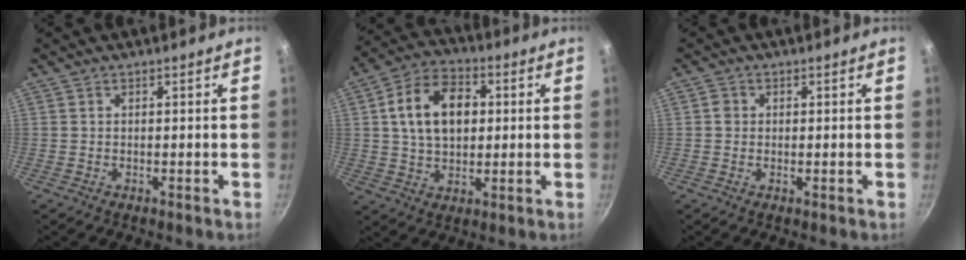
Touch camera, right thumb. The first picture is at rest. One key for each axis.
{"total": 13.7, "fx": 2.3, "fy": 9.2, "fz": 9.8, "tx": -0.143, "ty": 0.015, "tz": 0.030}
{"total": 1.6, "fx": 0.1, "fy": 1.5, "fz": 0.7, "tx": -0.009, "ty": 0.000, "tz": -0.003}